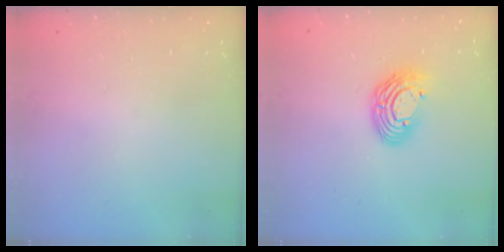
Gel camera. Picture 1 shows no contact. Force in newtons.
{"total": 10.9, "press": 10.9, "slide": 0.8}